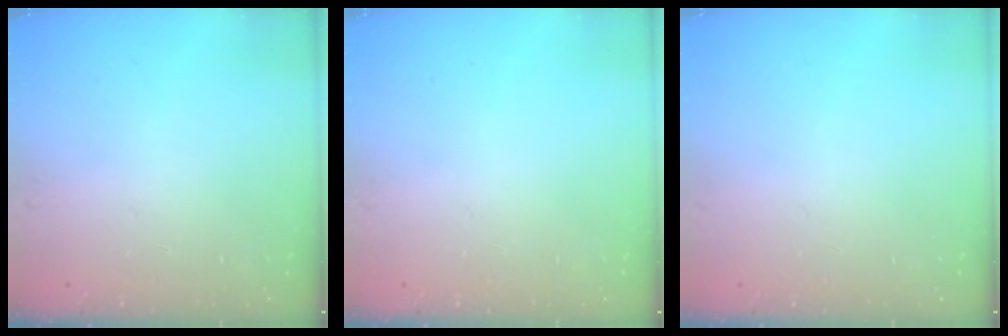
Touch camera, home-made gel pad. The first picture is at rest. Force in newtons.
{"total": 0.0}
{"total": 0.0}